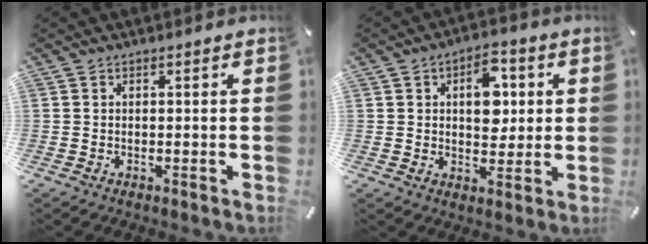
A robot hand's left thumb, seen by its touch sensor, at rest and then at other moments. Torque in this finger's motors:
{"motor_torque": [1.18, 1.18, 0.38, -0.39, 0.06]}